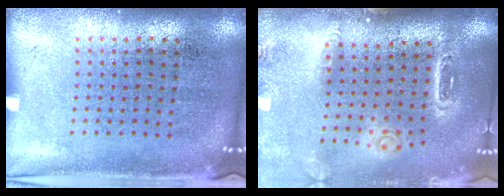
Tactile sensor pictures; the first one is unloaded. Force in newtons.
{"total": 1.6, "press": 1.6, "slide": 0.5}